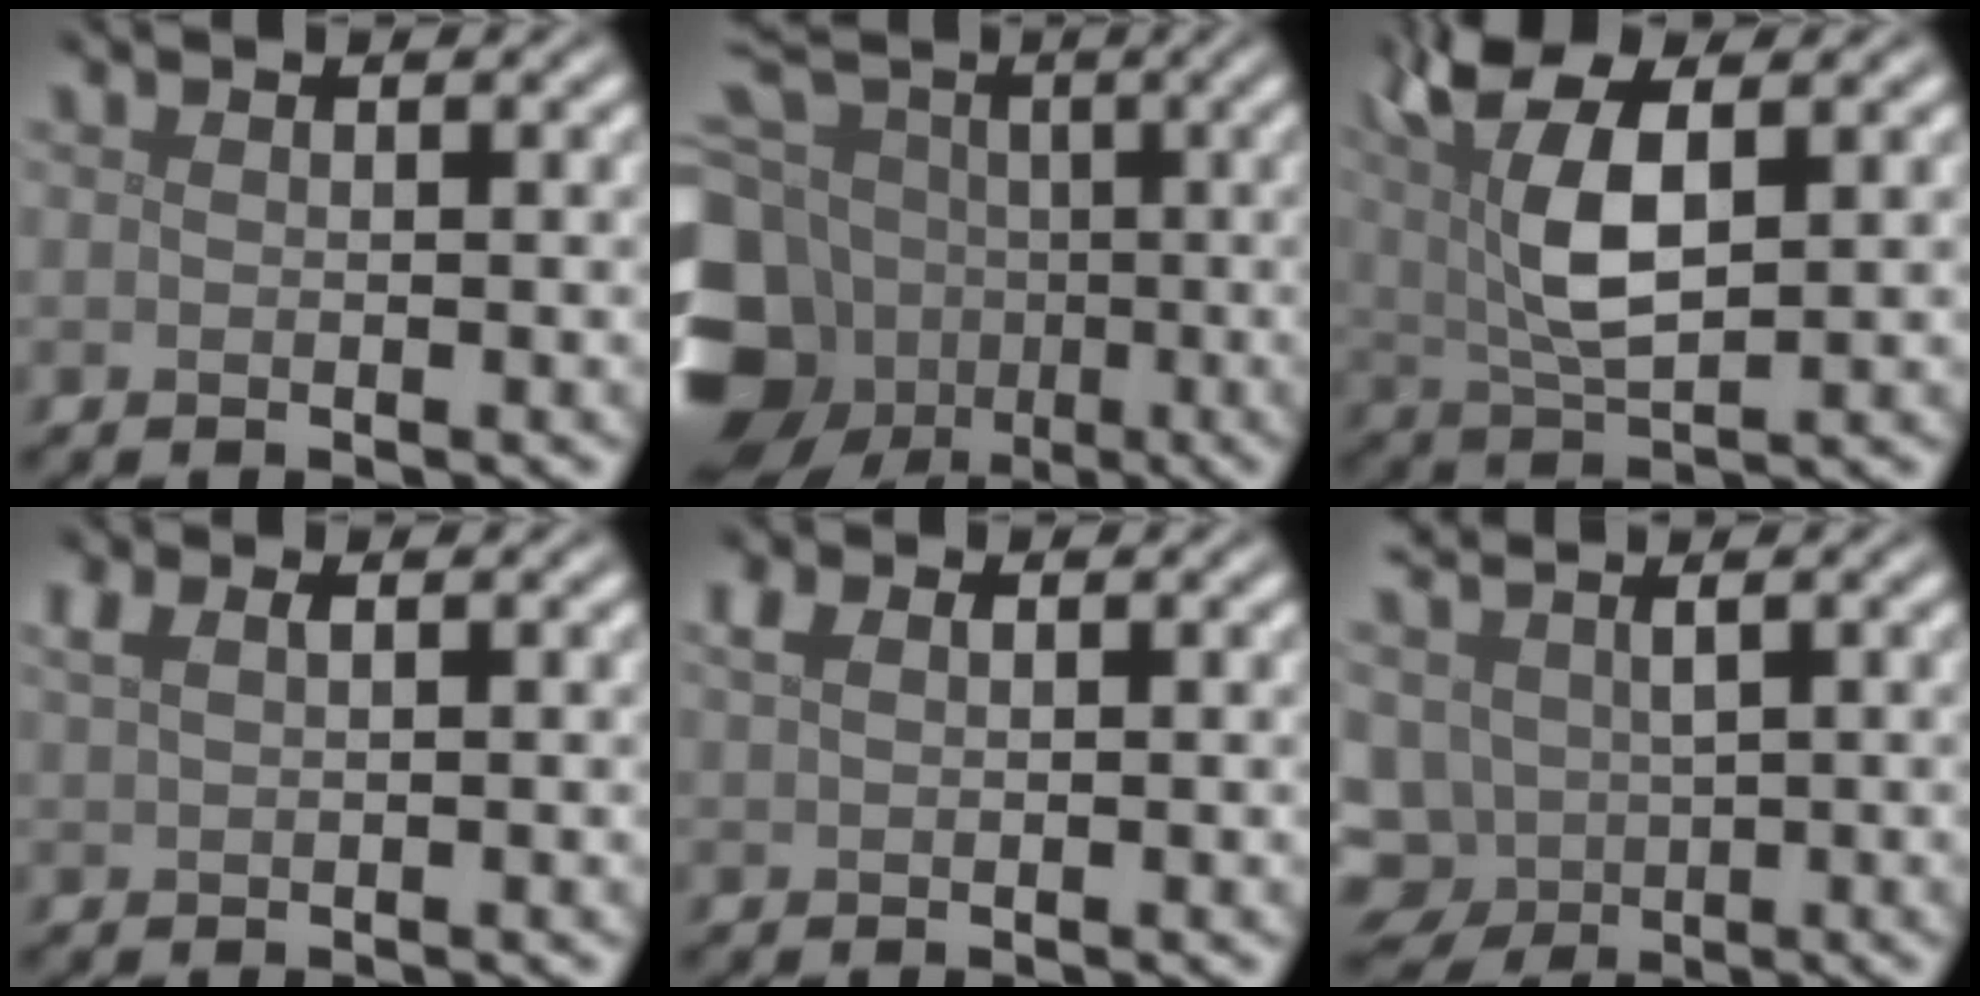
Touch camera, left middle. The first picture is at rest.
{"total": 15.4, "force": [-2.1, 13.1, 7.9], "torque": [-0.209, -0.011, -0.048]}
{"total": 7.7, "force": [2.3, 3.1, 6.7], "torque": [-0.138, 0.012, 0.041]}
{"total": 1.6, "force": [0.9, 0.6, 1.1], "torque": [-0.026, 0.002, 0.021]}
{"total": 1.5, "force": [0.7, 0.9, 1.0], "torque": [-0.024, 0.005, 0.014]}
{"total": 5.7, "force": [-0.6, 4.3, 3.7], "torque": [-0.081, -0.016, -0.001]}